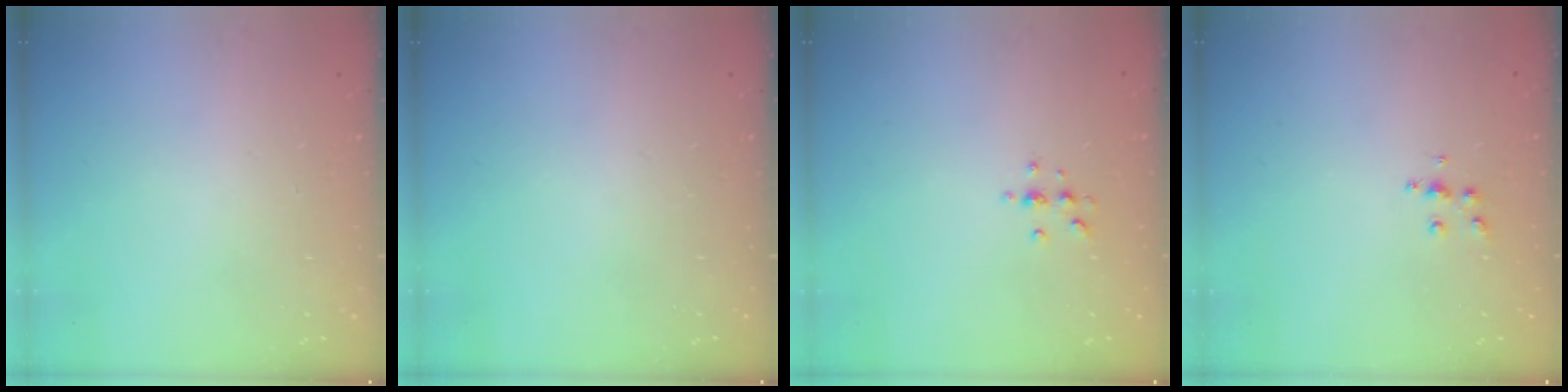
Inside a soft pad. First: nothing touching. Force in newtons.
{"total": 0.0}
{"total": 4.0, "press": 4.0, "slide": 0.4}
{"total": 6.2, "press": 6.2, "slide": 0.5}